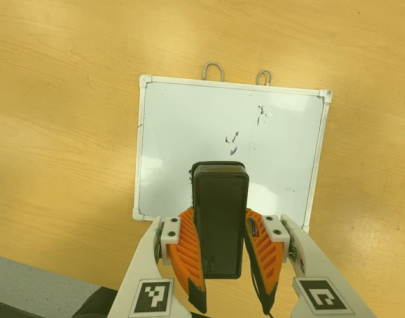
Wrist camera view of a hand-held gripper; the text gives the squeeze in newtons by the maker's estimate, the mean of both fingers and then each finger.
{"total": 10.1, "left": 8.6, "right": 11.6}